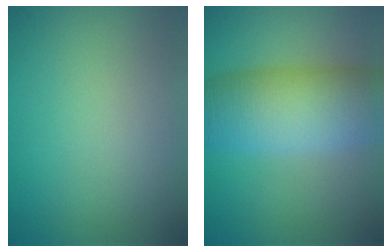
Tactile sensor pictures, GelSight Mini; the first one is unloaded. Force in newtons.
{"total": 9.3, "press": 9.3, "slide": 0.2}